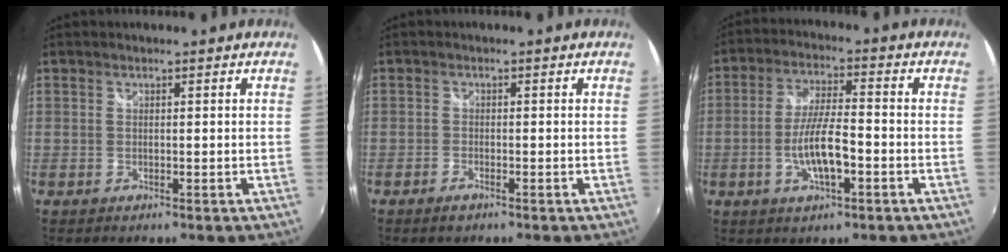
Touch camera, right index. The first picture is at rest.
{"total": 1.7, "force": [-1.3, 0.8, 0.8], "torque": [-0.020, -0.002, -0.027]}
{"total": 8.8, "force": [-2.9, 2.2, 8.0], "torque": [-0.158, -0.002, -0.052]}